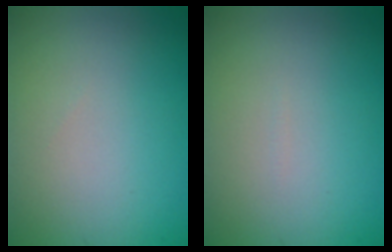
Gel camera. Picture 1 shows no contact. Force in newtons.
{"total": 0.0}